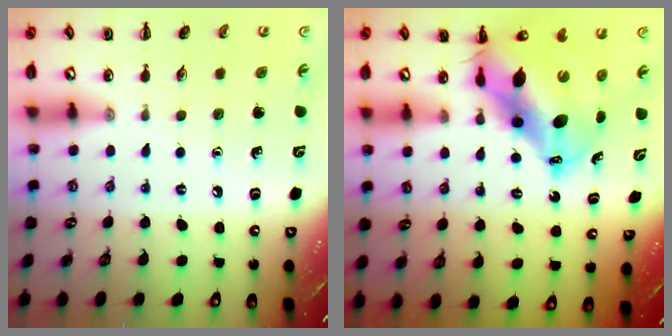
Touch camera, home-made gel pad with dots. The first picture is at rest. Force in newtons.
{"total": 14.1, "press": 13.6, "slide": 3.5}